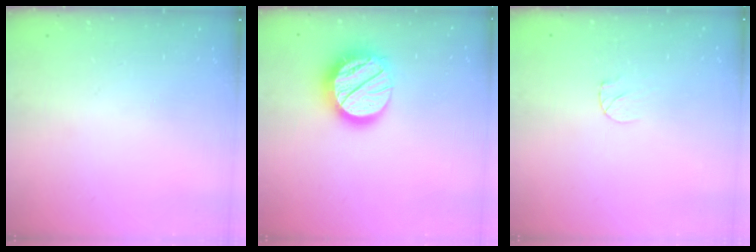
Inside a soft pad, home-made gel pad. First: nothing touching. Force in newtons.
{"total": 18.4, "press": 18.3, "slide": 1.6}
{"total": 4.3, "press": 4.3, "slide": 0.4}